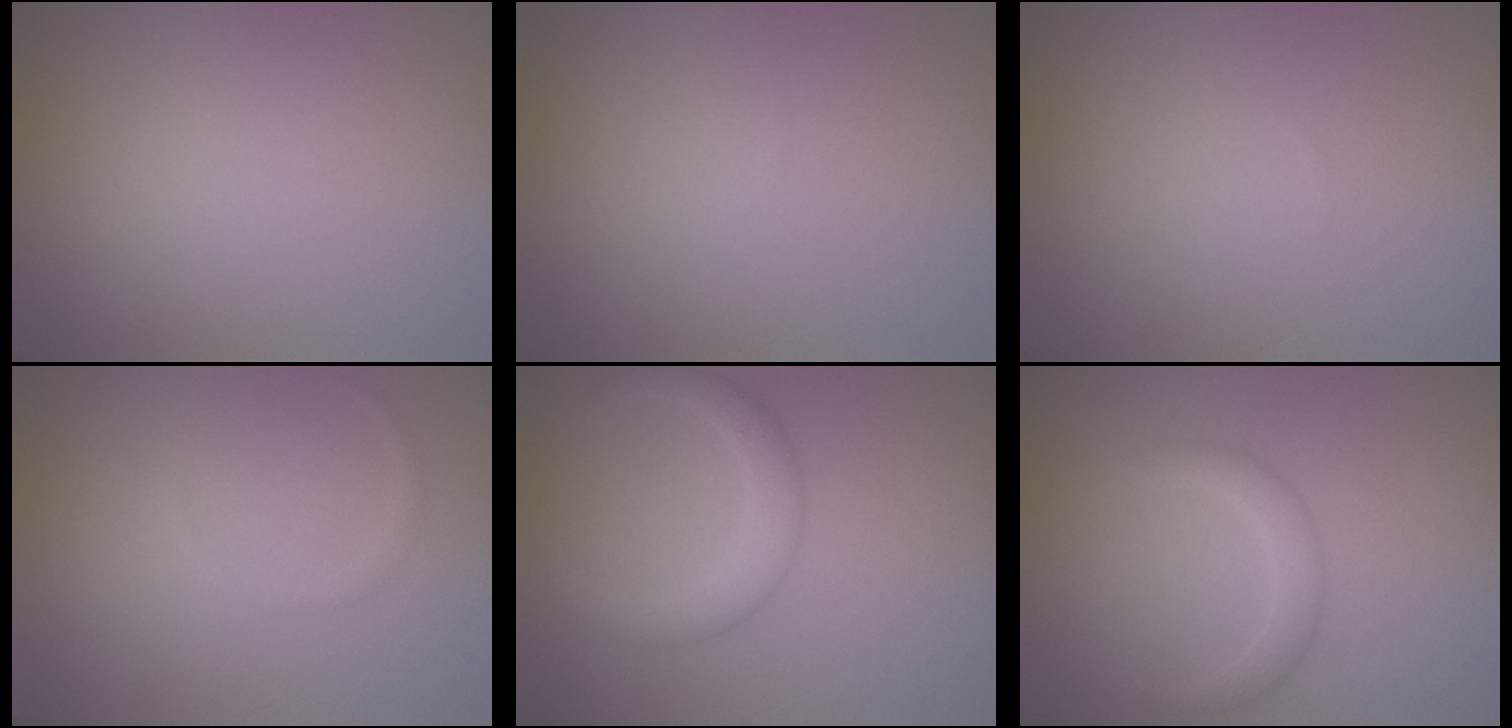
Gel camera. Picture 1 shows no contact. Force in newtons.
{"total": 0.0}
{"total": 0.0}
{"total": 0.6, "press": 0.6, "slide": 0.1}
{"total": 2.0, "press": 2.0, "slide": 0.2}
{"total": 2.0, "press": 2.0, "slide": 0.1}